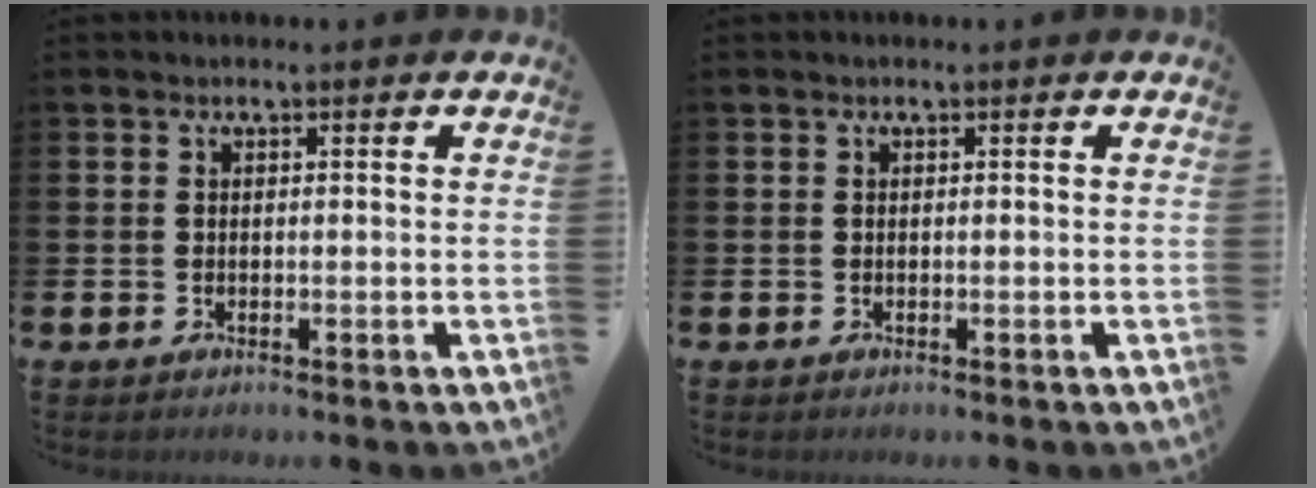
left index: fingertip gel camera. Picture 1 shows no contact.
{"total": 0.0}